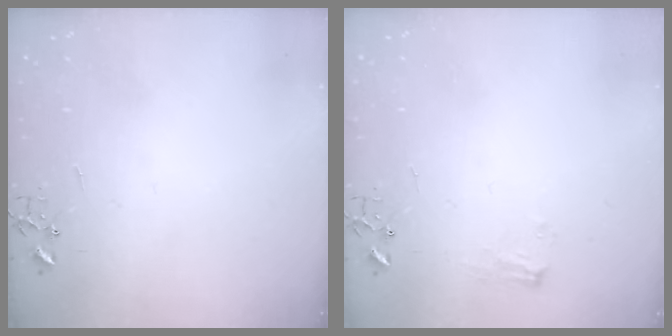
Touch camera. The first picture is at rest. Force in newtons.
{"total": 6.8, "press": 6.8, "slide": 0.8}